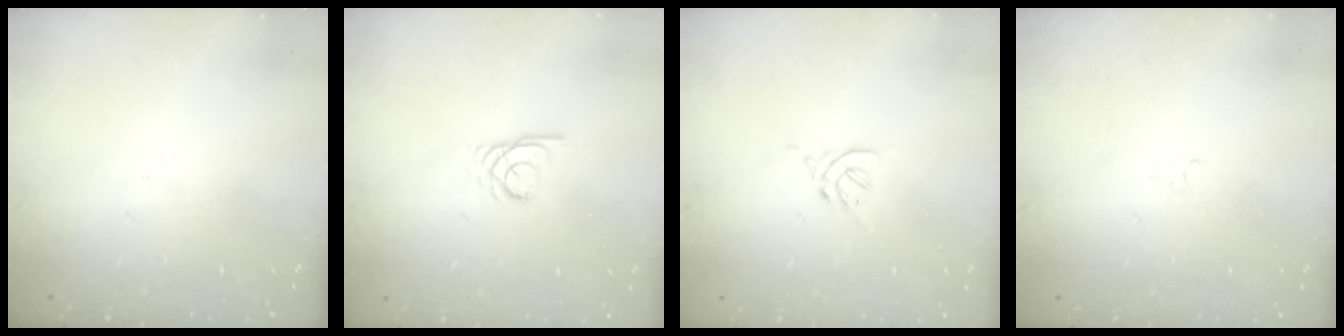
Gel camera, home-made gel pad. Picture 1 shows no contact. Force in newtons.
{"total": 2.4, "press": 2.4, "slide": 0.3}
{"total": 2.3, "press": 2.2, "slide": 0.5}
{"total": 1.2, "press": 1.2, "slide": 0.4}